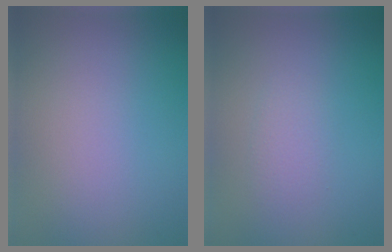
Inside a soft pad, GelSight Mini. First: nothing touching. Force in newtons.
{"total": 1.1, "press": 1.1, "slide": 0.1}